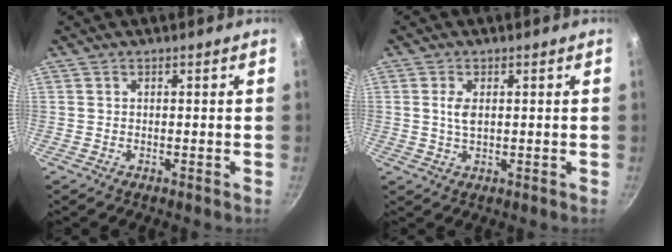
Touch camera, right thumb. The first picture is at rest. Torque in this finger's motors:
{"motor_torque": [0.66, 0.71, 0.71, -0.13, 0.18]}